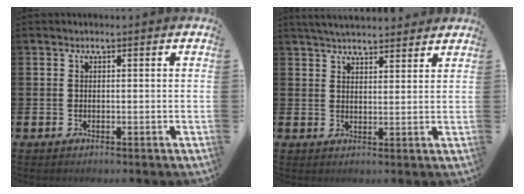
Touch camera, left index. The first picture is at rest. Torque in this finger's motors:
{"motor_torque": [0.11, -0.57, 0.67, 0.21]}